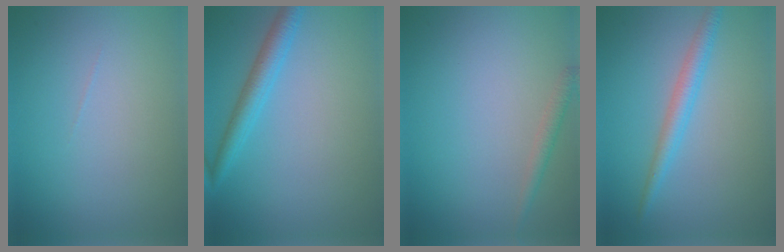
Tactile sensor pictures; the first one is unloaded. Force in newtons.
{"total": 2.8, "press": 2.7, "slide": 0.2}
{"total": 1.3, "press": 1.3, "slide": 0.1}
{"total": 2.4, "press": 2.4, "slide": 0.1}